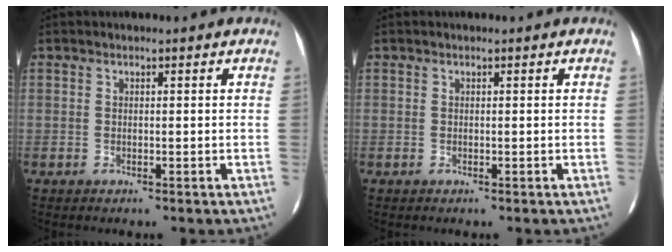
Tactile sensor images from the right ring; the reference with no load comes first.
{"total": 0.0}